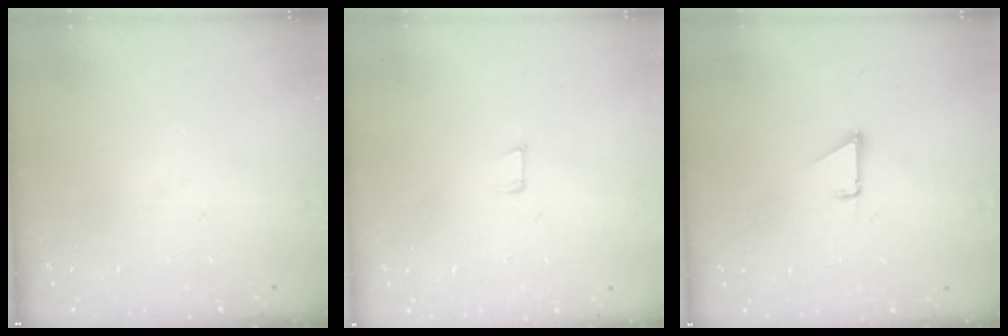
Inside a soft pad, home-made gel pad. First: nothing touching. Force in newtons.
{"total": 4.0, "press": 4.0, "slide": 0.3}
{"total": 1.4, "press": 1.3, "slide": 0.1}